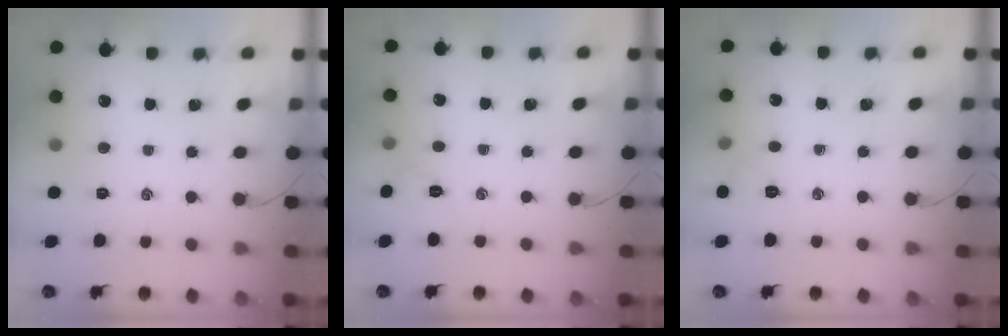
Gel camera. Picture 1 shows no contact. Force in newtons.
{"total": 3.1, "press": 3.0, "slide": 0.9}
{"total": 5.6, "press": 5.4, "slide": 1.5}